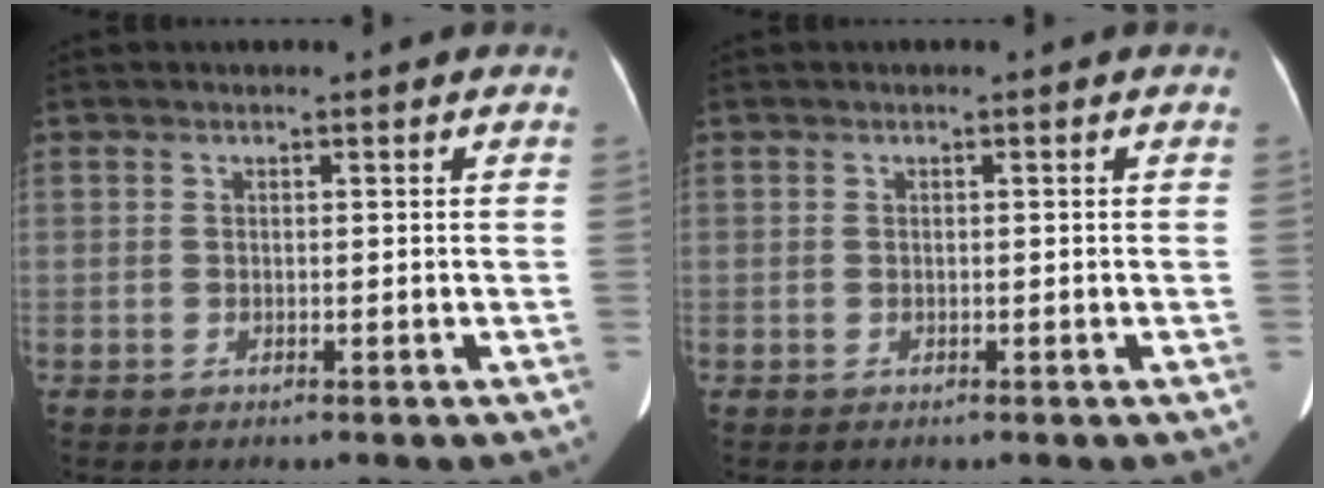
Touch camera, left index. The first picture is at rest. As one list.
[{"total": 0.0}]